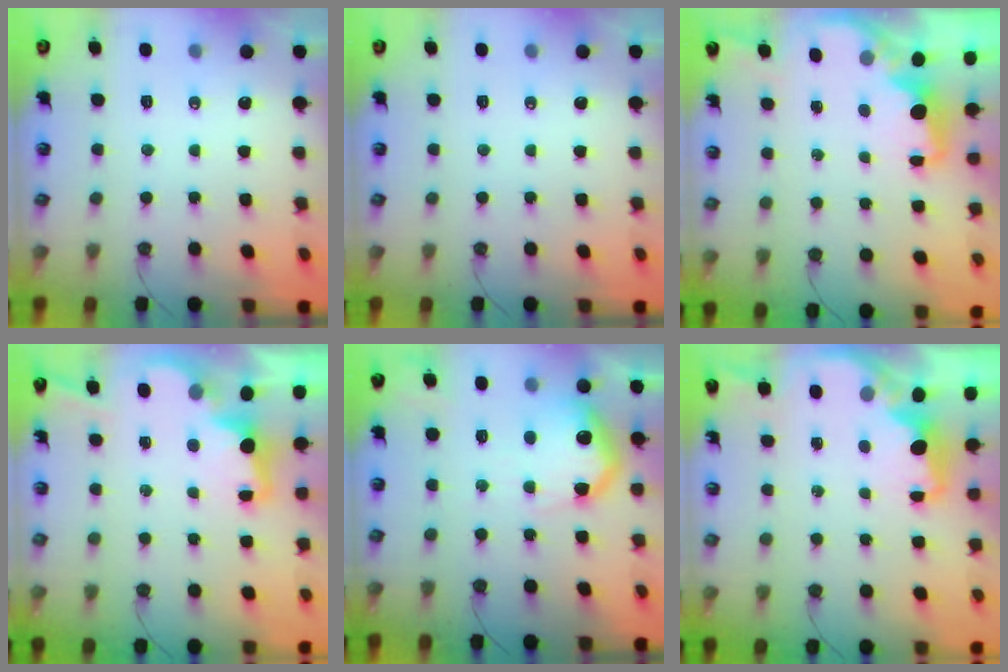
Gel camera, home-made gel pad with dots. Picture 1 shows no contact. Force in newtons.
{"total": 0.0}
{"total": 2.1, "press": 2.0, "slide": 0.8}
{"total": 2.7, "press": 2.5, "slide": 0.8}
{"total": 17.4, "press": 17.4, "slide": 1.4}
{"total": 2.3, "press": 2.1, "slide": 0.8}